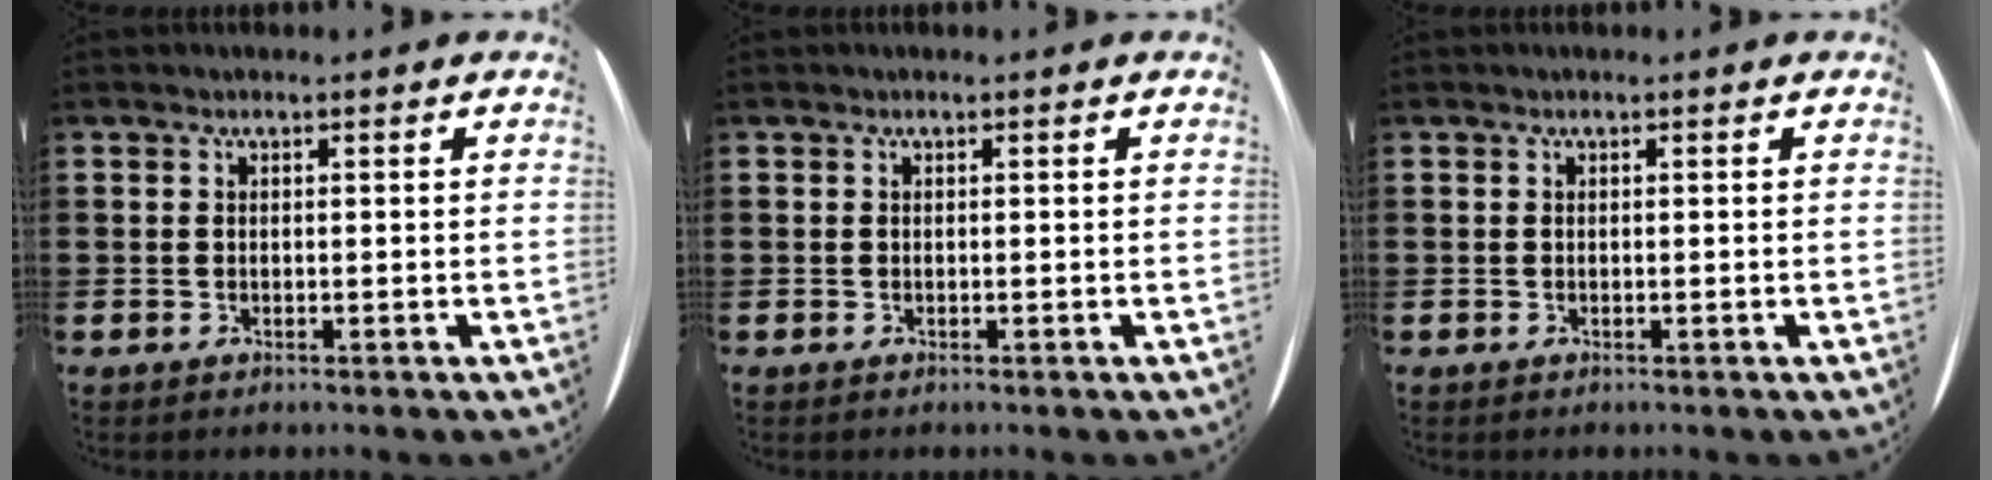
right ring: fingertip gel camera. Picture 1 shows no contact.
{"total": 0.0}
{"total": 0.0}